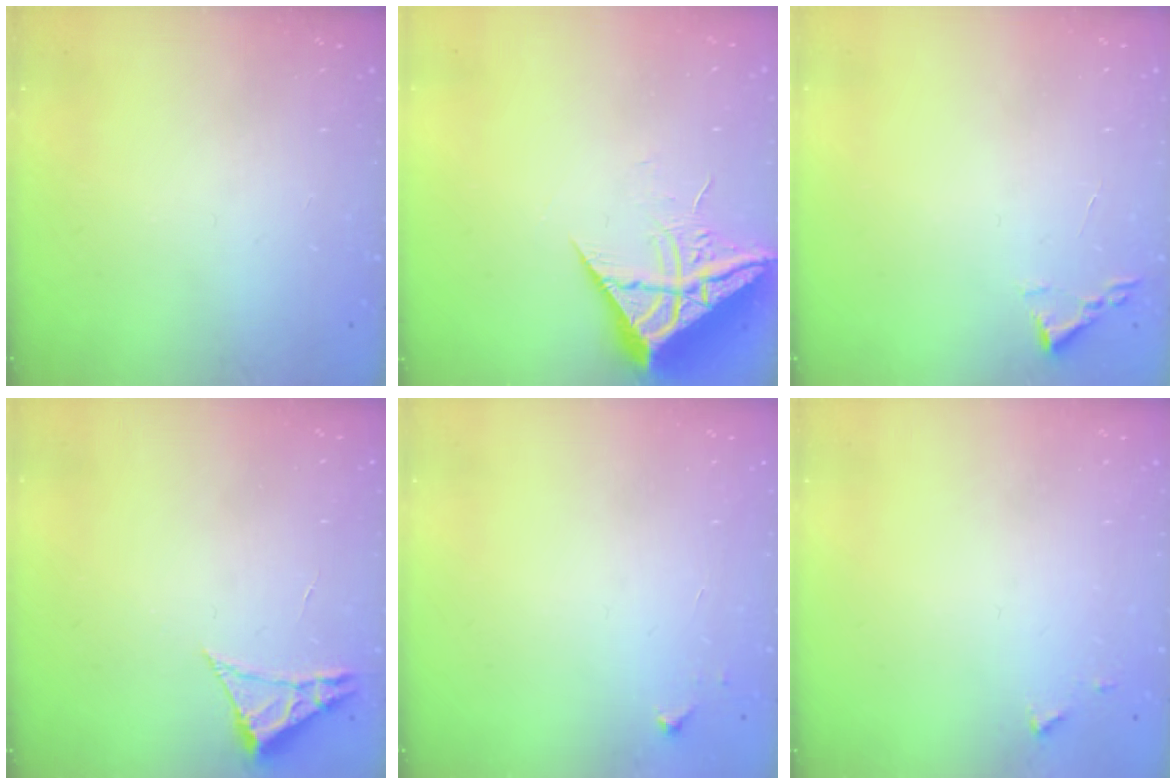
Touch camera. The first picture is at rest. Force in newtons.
{"total": 10.4, "press": 10.4, "slide": 0.8}
{"total": 1.8, "press": 1.7, "slide": 0.2}
{"total": 2.3, "press": 2.3, "slide": 0.4}
{"total": 3.3, "press": 3.2, "slide": 0.4}
{"total": 4.3, "press": 4.2, "slide": 0.5}